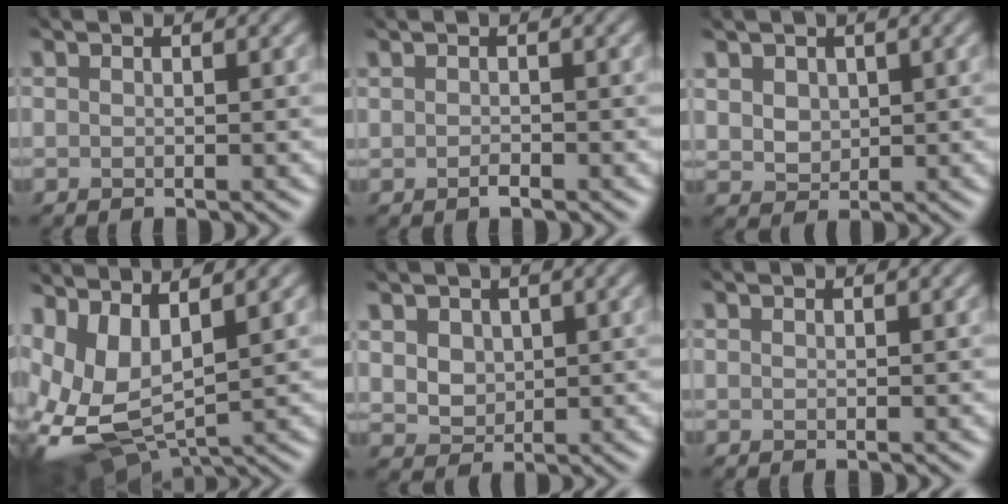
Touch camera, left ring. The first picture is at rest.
{"total": 0.8, "force": [-0.4, 0.3, 0.6], "torque": [-0.015, -0.004, -0.006]}
{"total": 2.2, "force": [0.6, 1.8, 1.2], "torque": [-0.037, -0.007, 0.018]}
{"total": 9.0, "force": [0.5, 4.9, 7.5], "torque": [-0.171, -0.015, 0.021]}
{"total": 2.8, "force": [0.7, 2.3, 1.4], "torque": [-0.051, -0.010, 0.028]}
{"total": 0.0}